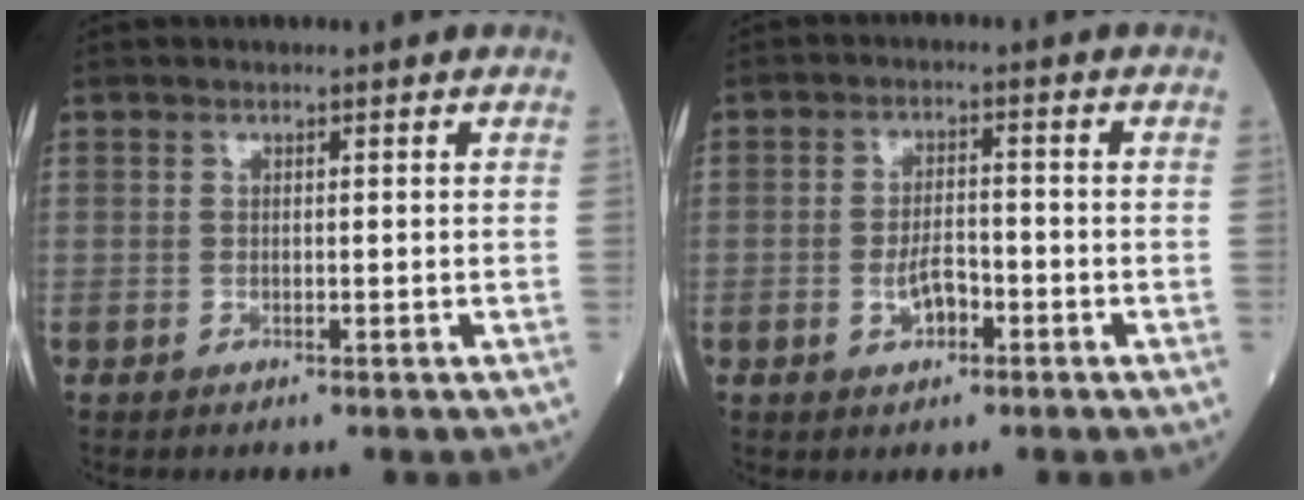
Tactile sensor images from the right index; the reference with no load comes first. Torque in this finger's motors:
{"motor_torque": [0.41, -0.23, 0.24, 0.07]}